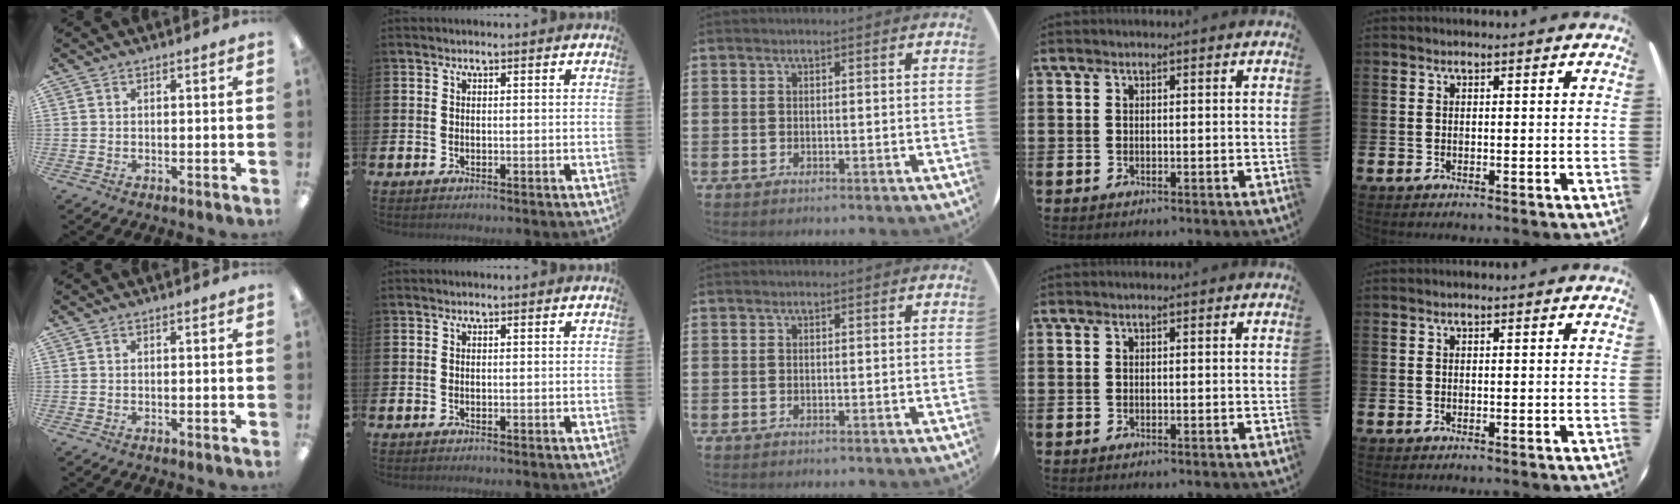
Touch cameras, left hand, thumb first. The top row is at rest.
{}